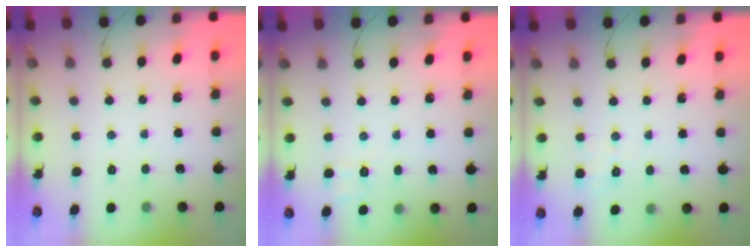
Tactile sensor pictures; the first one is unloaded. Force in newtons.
{"total": 2.4, "press": 1.7, "slide": 1.7}
{"total": 2.7, "press": 2.0, "slide": 1.8}